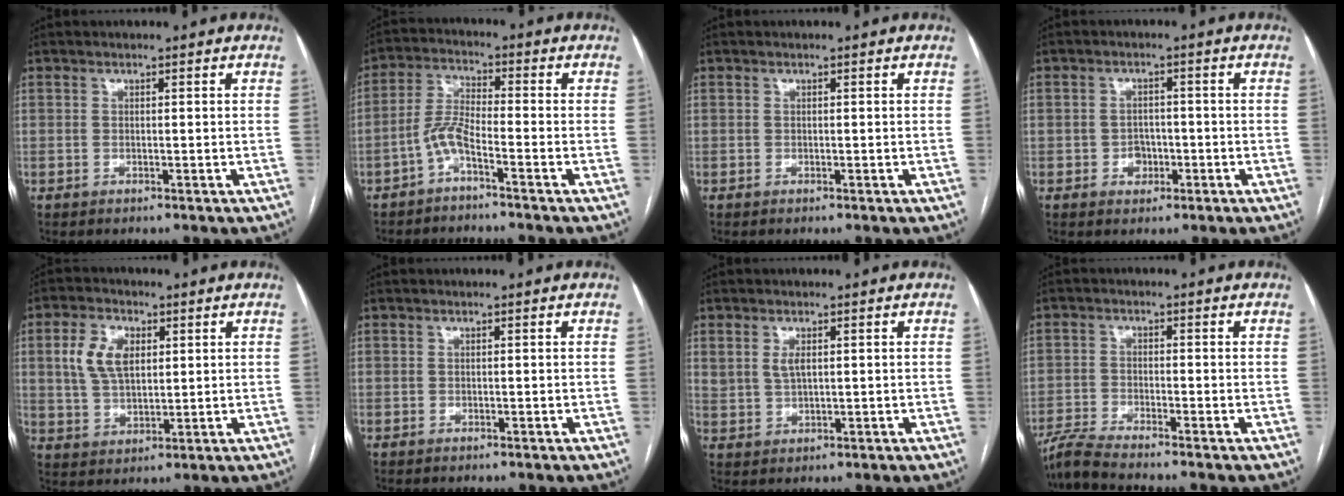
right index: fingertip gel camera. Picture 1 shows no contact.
{"total": 4.5, "force": [-2.9, 0.5, 3.4], "torque": [-0.078, 0.009, -0.063]}
{"total": 0.0}
{"total": 2.8, "force": [-0.8, 2.3, 1.3], "torque": [-0.016, 0.008, -0.006]}
{"total": 7.8, "force": [2.2, 4.6, 5.9], "torque": [-0.131, 0.015, 0.049]}
{"total": 0.0}
{"total": 3.0, "force": [1.3, 1.6, 2.2], "torque": [-0.050, 0.005, 0.030]}
{"total": 5.1, "force": [-4.6, -1.1, 1.8], "torque": [-0.038, -0.020, -0.091]}